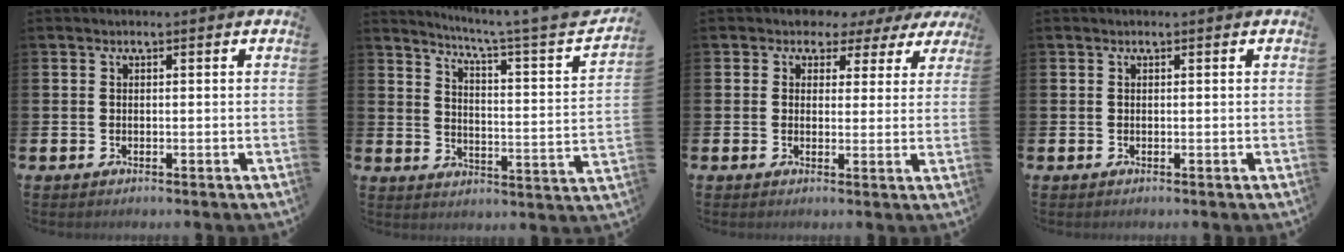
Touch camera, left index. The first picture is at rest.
{"total": 5.0, "force": [3.8, -0.9, 3.2], "torque": [-0.057, -0.052, 0.049]}
{"total": 2.5, "force": [1.3, 2.1, 0.1], "torque": [-0.017, -0.005, 0.016]}
{"total": 0.0}